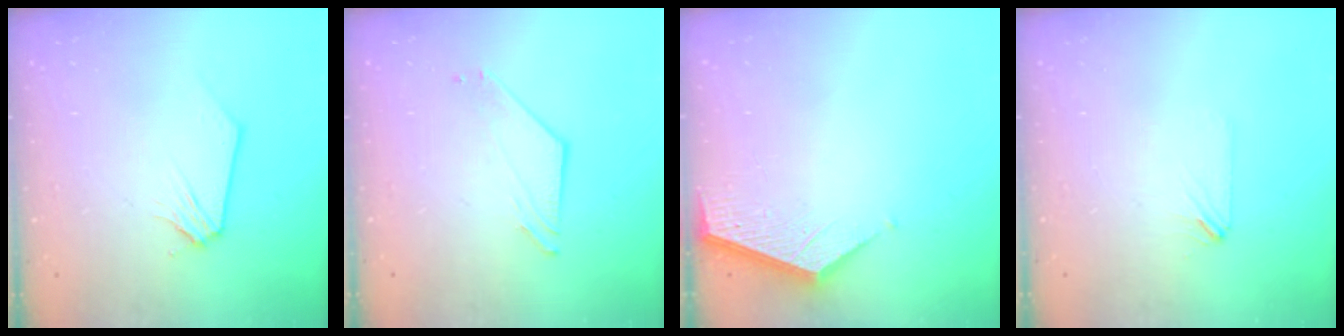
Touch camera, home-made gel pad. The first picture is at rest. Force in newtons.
{"total": 3.5, "press": 3.5, "slide": 0.0}
{"total": 3.6, "press": 3.6, "slide": 0.4}
{"total": 1.8, "press": 1.7, "slide": 0.4}